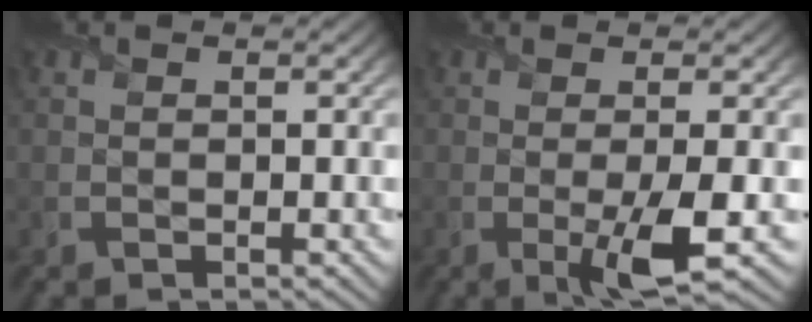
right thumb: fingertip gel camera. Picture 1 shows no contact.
{"total": 4.7, "force": [-0.8, 0.7, 4.6], "torque": [-0.084, -0.006, -0.014]}